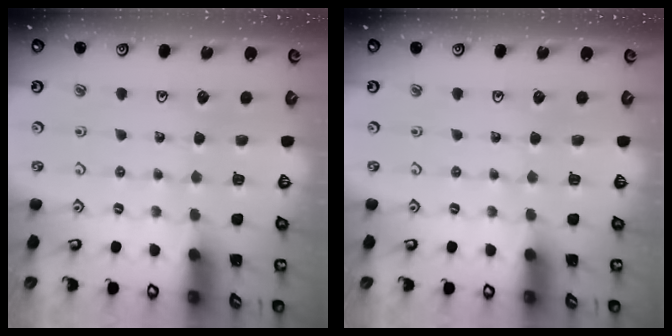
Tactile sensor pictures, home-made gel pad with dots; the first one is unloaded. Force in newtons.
{"total": 0.0}